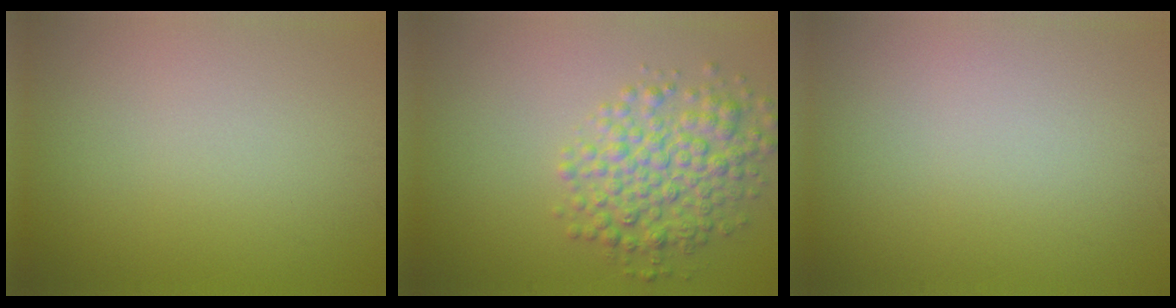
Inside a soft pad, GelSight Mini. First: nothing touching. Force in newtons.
{"total": 5.1, "press": 5.1, "slide": 0.1}
{"total": 0.0}